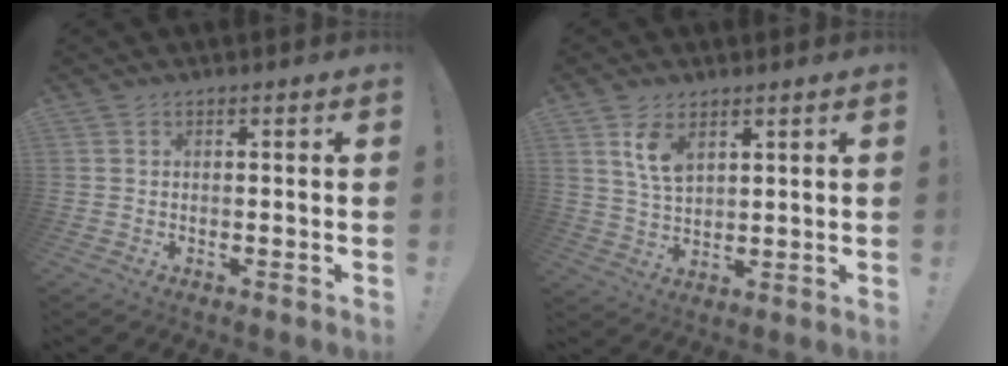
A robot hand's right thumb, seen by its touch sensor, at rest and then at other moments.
{"total": 7.3, "force": [4.1, 4.0, 4.6], "torque": [-0.085, -0.014, 0.076]}